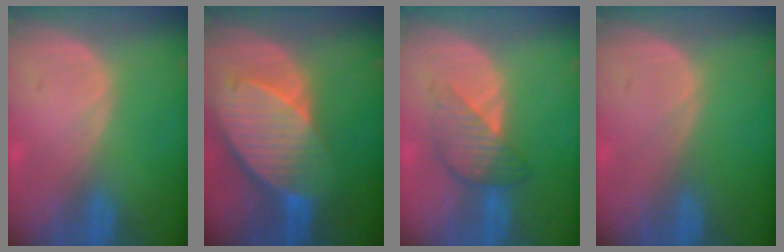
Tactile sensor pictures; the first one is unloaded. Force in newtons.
{"total": 10.5, "press": 9.1, "slide": 5.1}
{"total": 5.2, "press": 5.2, "slide": 0.2}
{"total": 0.0}